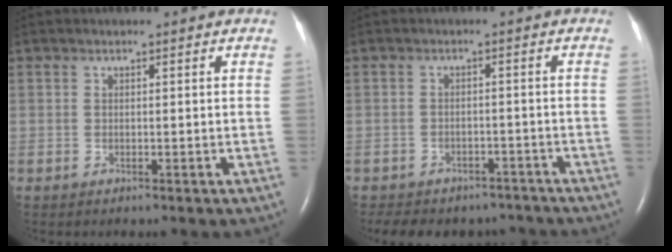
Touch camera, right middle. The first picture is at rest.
{"total": 12.4, "force": [-10.7, 5.5, 3.2], "torque": [-0.062, 0.007, -0.123]}